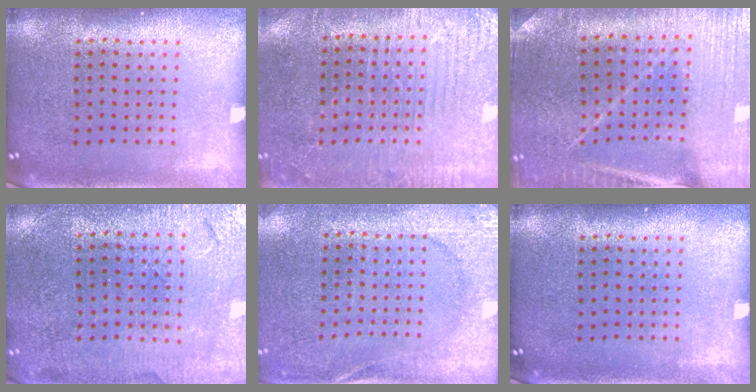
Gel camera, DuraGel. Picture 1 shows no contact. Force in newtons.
{"total": 2.9, "press": 2.7, "slide": 0.9}
{"total": 1.7, "press": 1.7, "slide": 0.1}
{"total": 1.0, "press": 0.9, "slide": 0.3}
{"total": 2.6, "press": 2.5, "slide": 0.7}
{"total": 0.0}